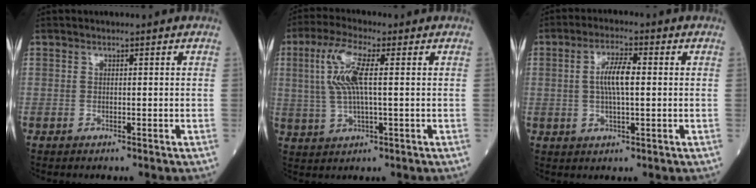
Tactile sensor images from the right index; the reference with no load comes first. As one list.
[{"total": 8.2, "force": [1.6, 1.7, 7.8], "torque": [-0.177, 0.011, 0.033]}, {"total": 5.6, "force": [0.5, 1.1, 5.4], "torque": [-0.107, 0.008, 0.008]}]